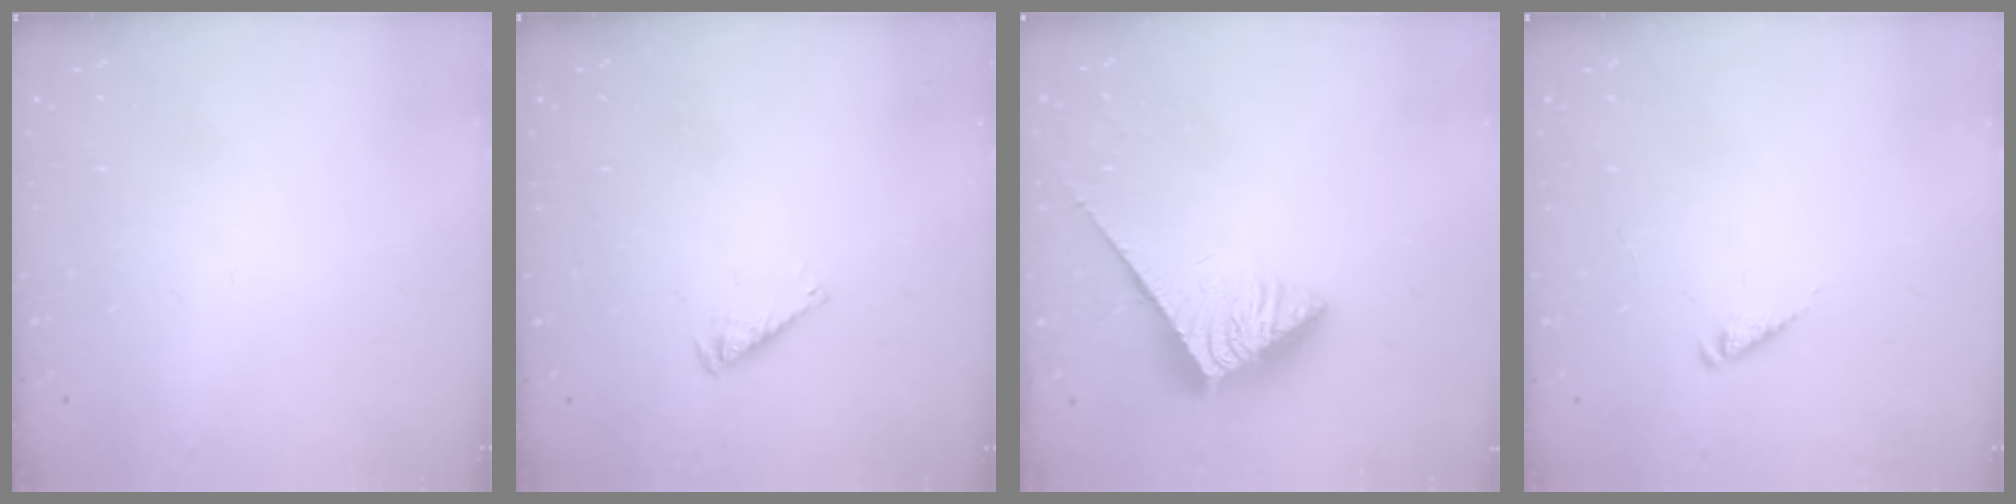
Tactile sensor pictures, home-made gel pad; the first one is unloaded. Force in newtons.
{"total": 2.5, "press": 2.5, "slide": 0.4}
{"total": 3.8, "press": 3.8, "slide": 0.6}
{"total": 1.9, "press": 1.9, "slide": 0.3}